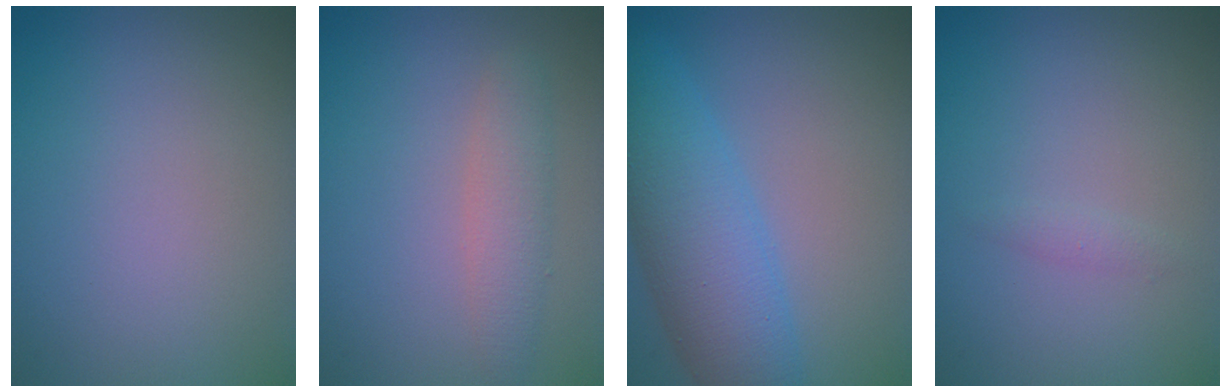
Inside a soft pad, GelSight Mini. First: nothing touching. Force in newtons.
{"total": 2.6, "press": 2.6, "slide": 0.1}
{"total": 7.4, "press": 7.4, "slide": 0.3}
{"total": 0.7, "press": 0.7, "slide": 0.0}